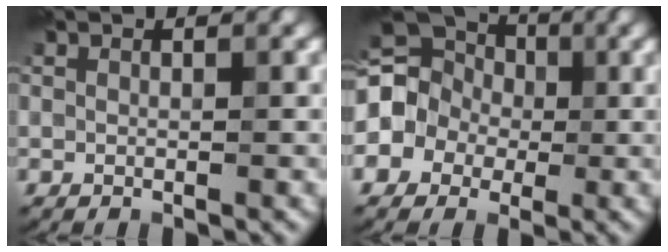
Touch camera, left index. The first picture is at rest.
{"total": 10.8, "force": [0.0, 9.5, 5.0], "torque": [-0.101, 0.031, -0.060]}